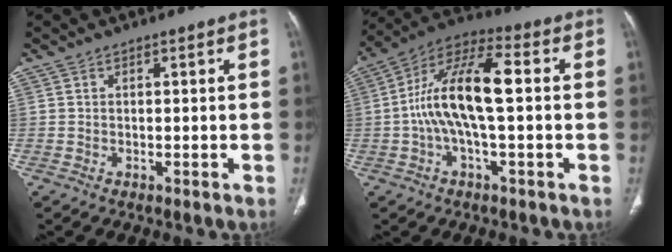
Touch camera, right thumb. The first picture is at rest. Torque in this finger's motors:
{"motor_torque": [0.36, 0.46, 1.55, -0.45, 0.56]}